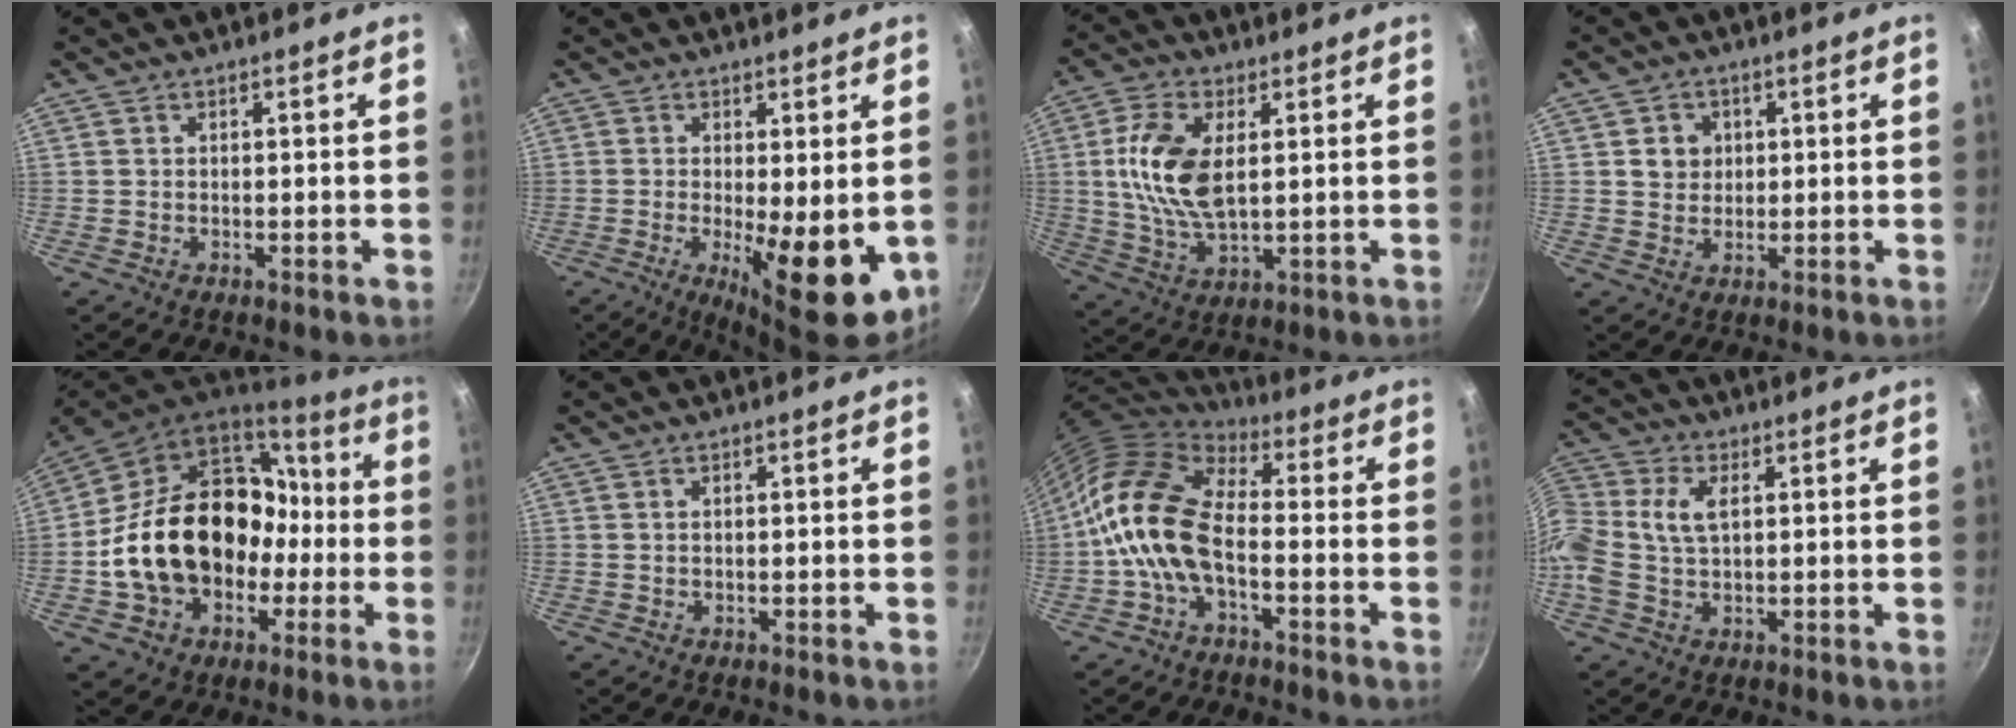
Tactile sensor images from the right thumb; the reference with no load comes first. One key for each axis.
{"total": 12.4, "fx": -2.2, "fy": 4.2, "fz": 11.5, "tx": -0.143, "ty": -0.008, "tz": -0.017}
{"total": 12.7, "fx": 2.2, "fy": 6.6, "fz": 10.6, "tx": -0.207, "ty": -0.002, "tz": 0.047}
{"total": 4.2, "fx": 1.0, "fy": 3.8, "fz": 1.4, "tx": 0.001, "ty": 0.002, "tz": 0.015}
{"total": 26.7, "fx": -2.6, "fy": 20.0, "fz": 17.5, "tx": -0.281, "ty": 0.067, "tz": -0.020}
{"total": 0.0}
{"total": 13.5, "fx": -2.9, "fy": 7.4, "fz": 10.9, "tx": -0.186, "ty": 0.035, "tz": -0.069}
{"total": 11.5, "fx": 1.6, "fy": 7.4, "fz": 8.6, "tx": -0.192, "ty": 0.021, "tz": 0.020}